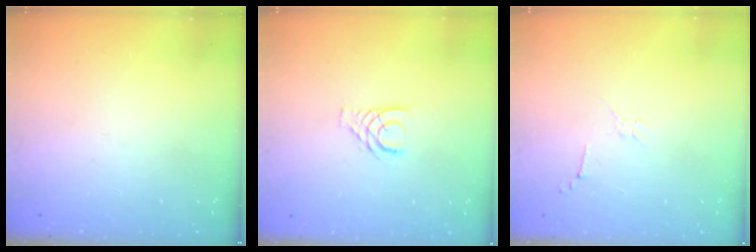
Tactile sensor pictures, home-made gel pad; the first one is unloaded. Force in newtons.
{"total": 4.4, "press": 4.3, "slide": 0.4}
{"total": 3.3, "press": 3.2, "slide": 0.8}